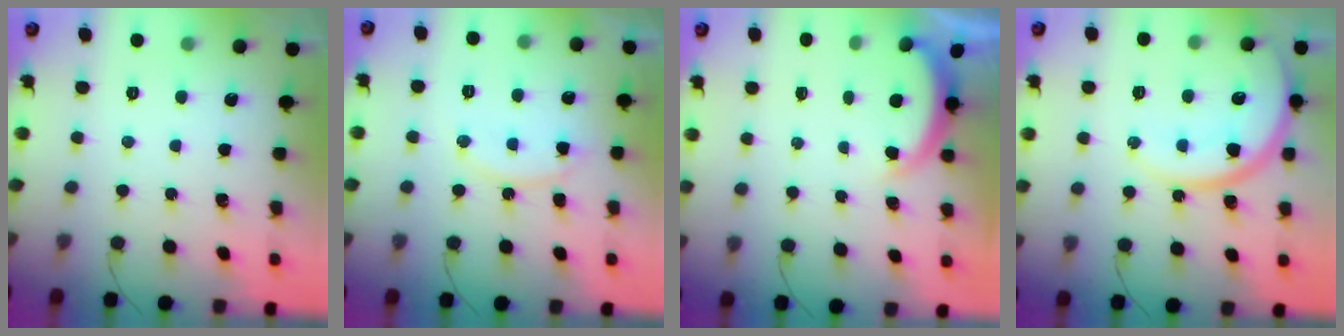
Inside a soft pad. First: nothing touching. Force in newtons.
{"total": 11.9, "press": 11.9, "slide": 0.8}
{"total": 2.2, "press": 2.2, "slide": 0.5}
{"total": 14.0, "press": 13.9, "slide": 1.3}